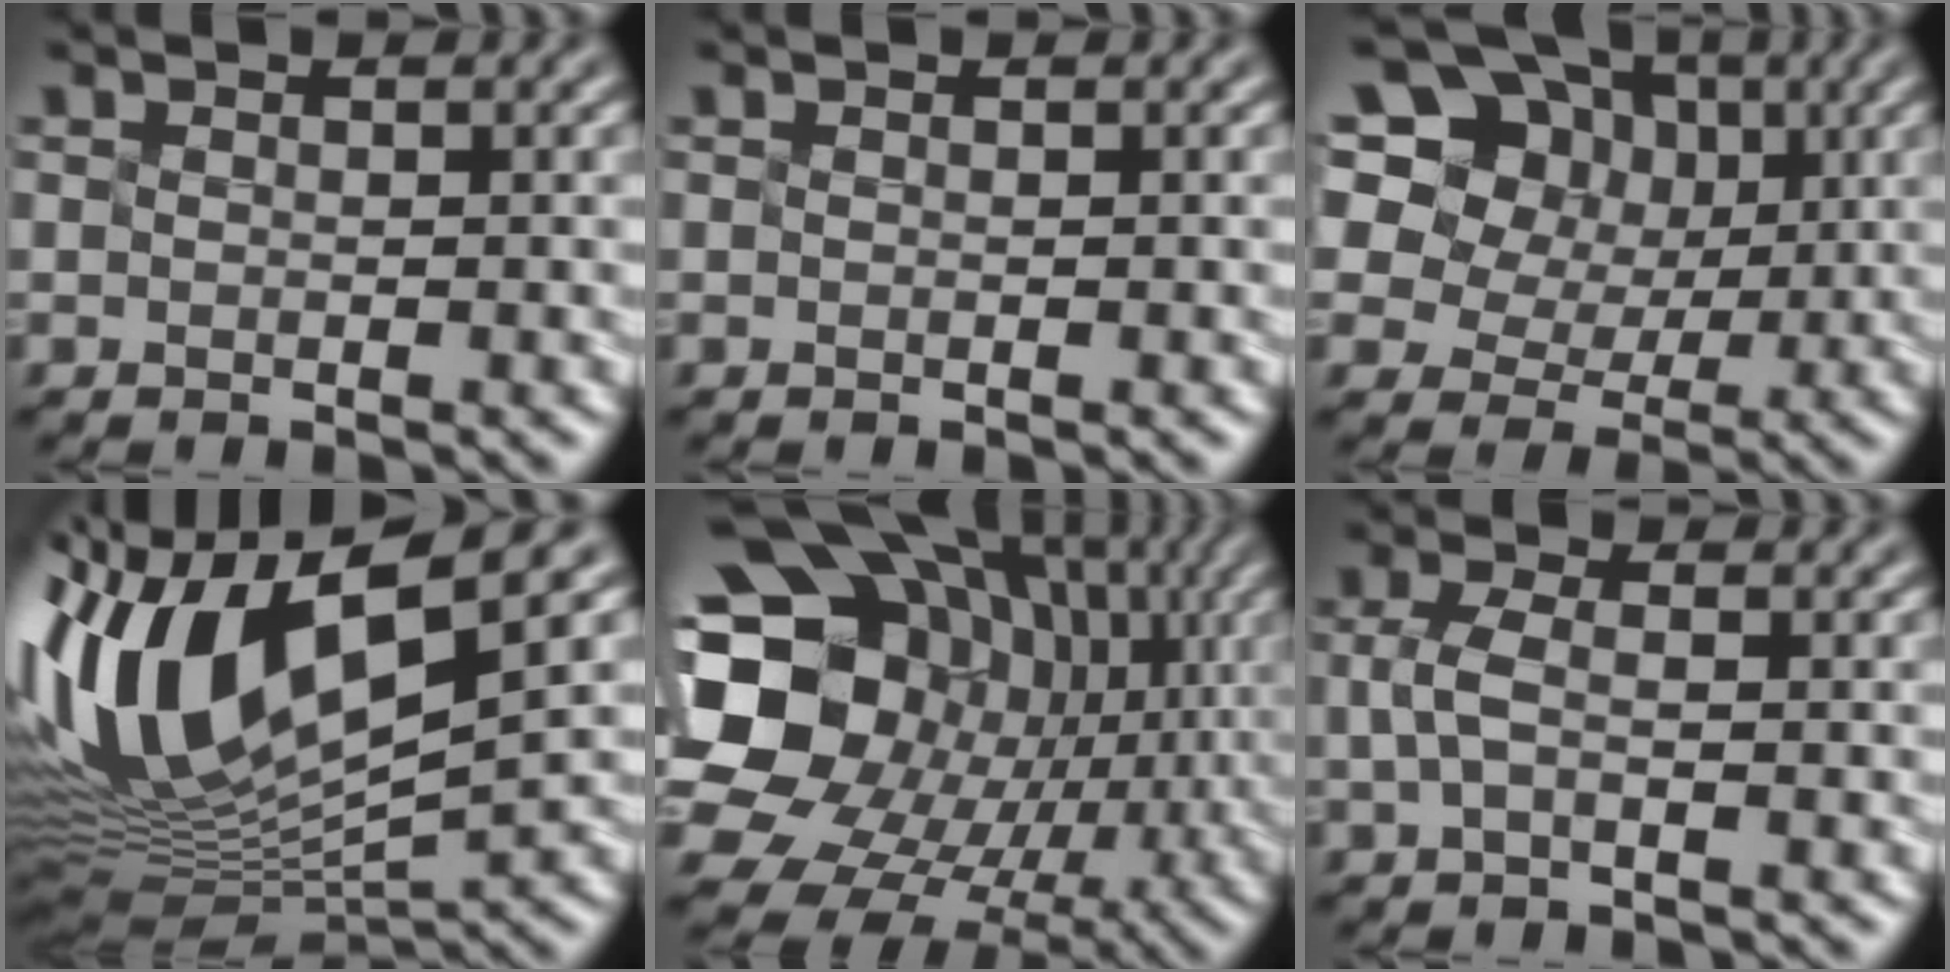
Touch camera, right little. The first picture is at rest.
{"total": 0.0}
{"total": 16.8, "force": [7.3, 13.1, 7.5], "torque": [-0.184, 0.070, 0.123]}
{"total": 12.6, "force": [1.9, 4.4, 11.6], "torque": [-0.249, 0.007, 0.053]}
{"total": 18.9, "force": [1.7, 16.4, 9.2], "torque": [-0.185, 0.003, 0.034]}
{"total": 1.3, "force": [-0.9, 0.3, 1.0], "torque": [-0.035, 0.003, -0.010]}